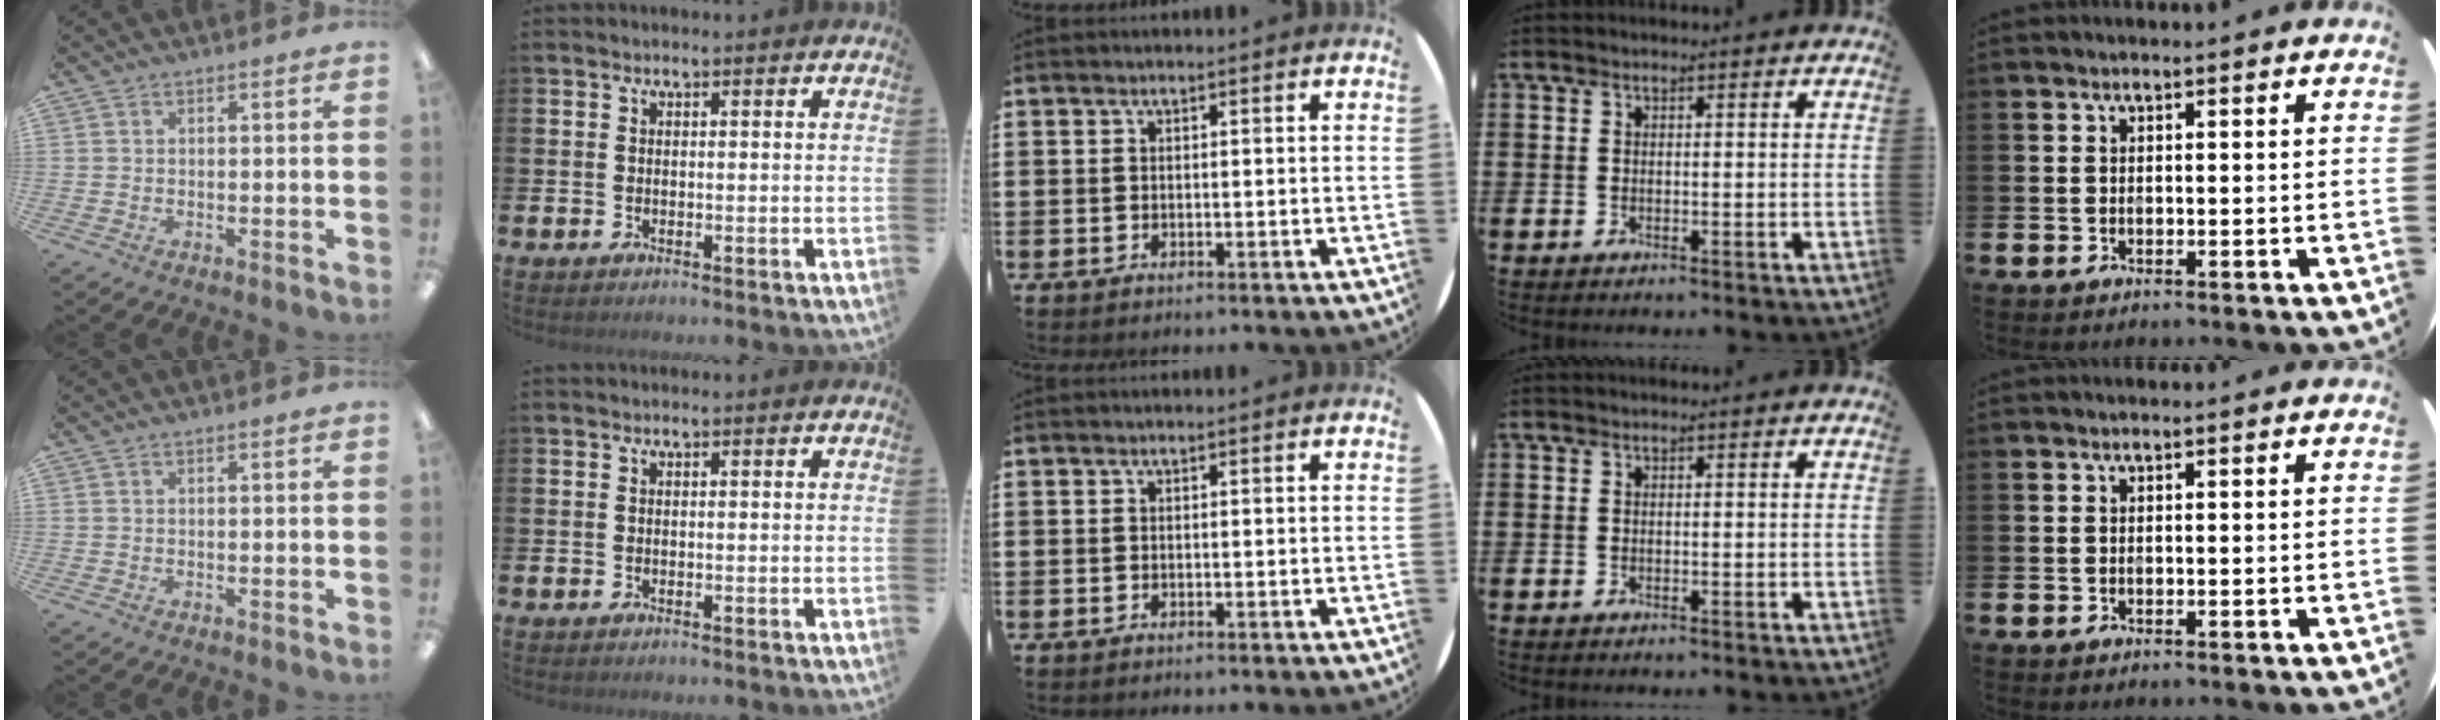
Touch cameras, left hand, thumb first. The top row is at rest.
{}